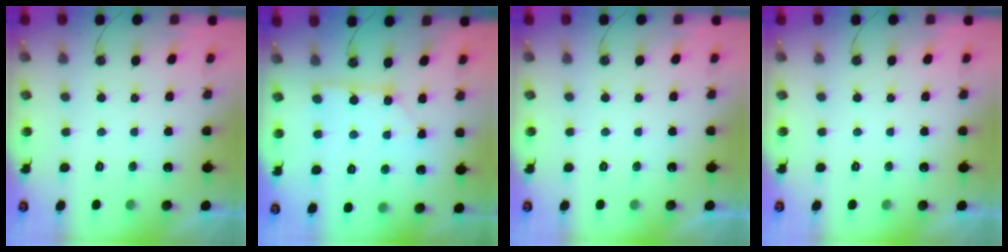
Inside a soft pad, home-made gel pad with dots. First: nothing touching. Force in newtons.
{"total": 2.3, "press": 2.3, "slide": 0.2}
{"total": 0.0}
{"total": 0.0}